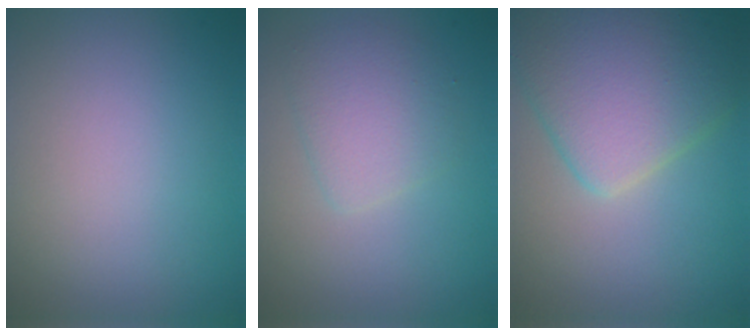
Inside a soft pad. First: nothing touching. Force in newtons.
{"total": 2.8, "press": 2.8, "slide": 0.1}
{"total": 7.5, "press": 7.5, "slide": 0.1}